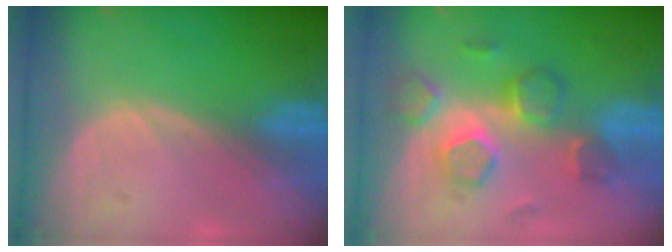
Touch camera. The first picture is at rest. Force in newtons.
{"total": 8.1, "press": 7.4, "slide": 3.3}